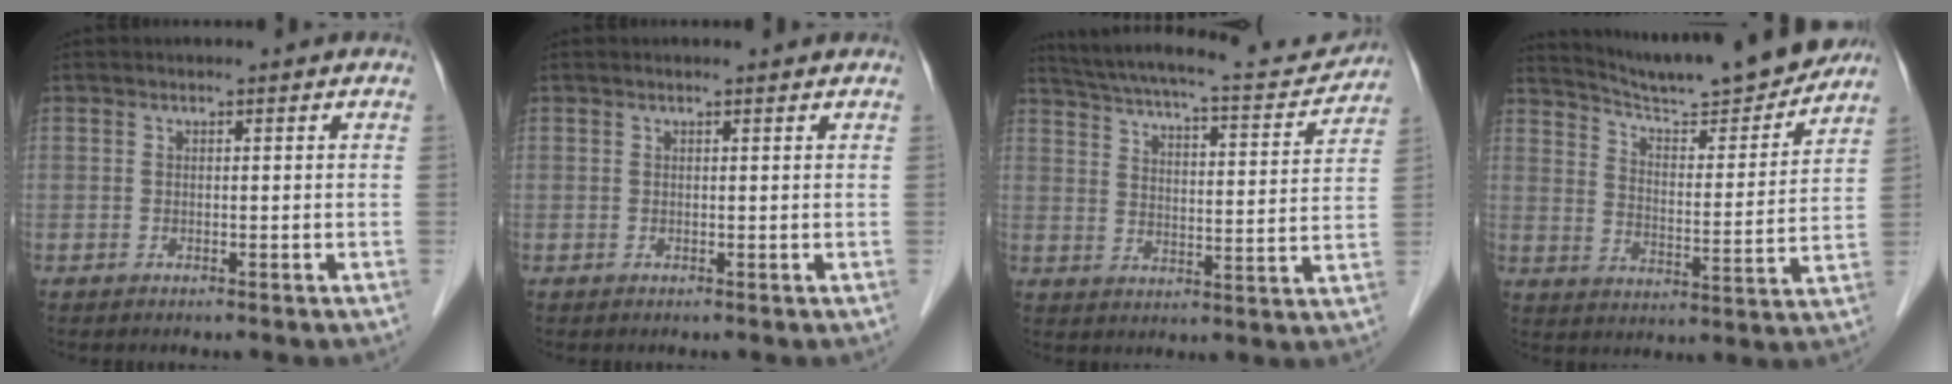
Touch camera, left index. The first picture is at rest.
{"total": 1.0, "force": [1.0, 0.0, 0.3], "torque": [-0.013, 0.007, 0.013]}
{"total": 19.3, "force": [17.4, 3.2, 7.6], "torque": [-0.128, -0.003, 0.240]}
{"total": 17.7, "force": [16.5, 1.0, 6.4], "torque": [-0.105, -0.019, 0.241]}